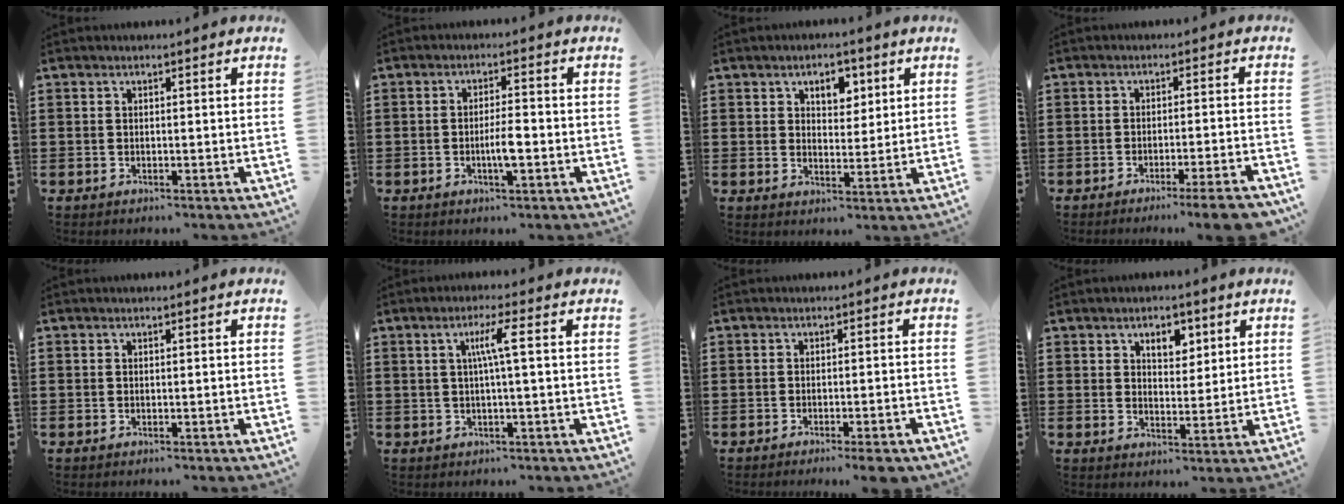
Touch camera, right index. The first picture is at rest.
{"total": 3.8, "force": [-1.0, 0.7, 3.6], "torque": [-0.070, 0.000, -0.022]}
{"total": 4.3, "force": [2.4, 2.7, 2.4], "torque": [-0.041, 0.007, 0.037]}
{"total": 4.7, "force": [-3.6, -0.6, 3.0], "torque": [-0.046, -0.017, -0.064]}
{"total": 0.0}
{"total": 4.4, "force": [0.5, -0.2, 4.4], "torque": [-0.085, 0.001, 0.003]}
{"total": 1.8, "force": [-1.4, -0.3, 1.1], "torque": [-0.019, -0.002, -0.025]}
{"total": 4.2, "force": [2.5, 2.9, 1.8], "torque": [-0.033, 0.008, 0.040]}